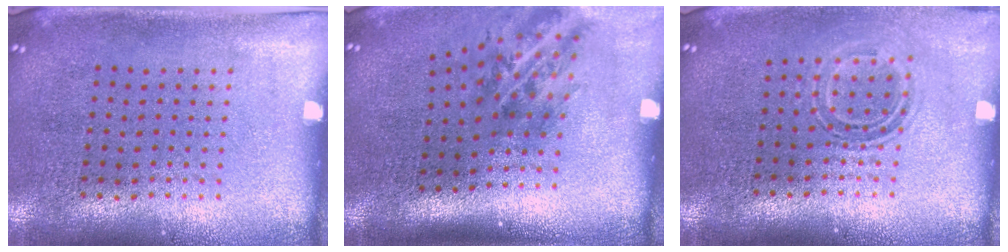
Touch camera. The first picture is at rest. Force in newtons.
{"total": 1.7, "press": 1.1, "slide": 1.3}
{"total": 1.5, "press": 1.1, "slide": 1.0}